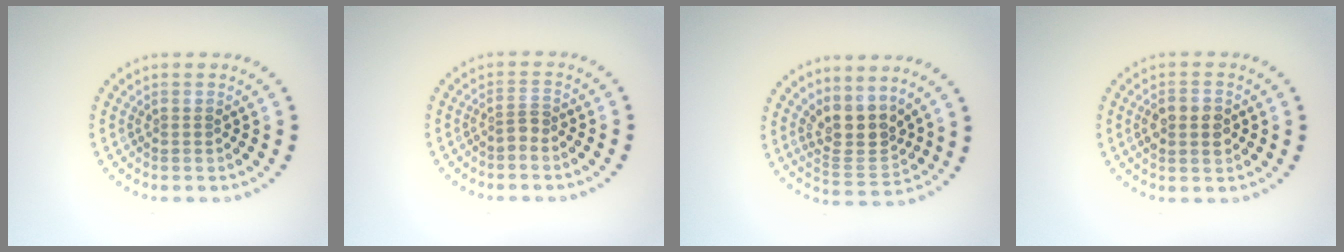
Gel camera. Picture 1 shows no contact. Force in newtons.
{"total": 1.1, "press": 0.7, "slide": 0.8}
{"total": 4.0, "press": 3.5, "slide": 1.9}
{"total": 2.9, "press": 2.9, "slide": 0.1}